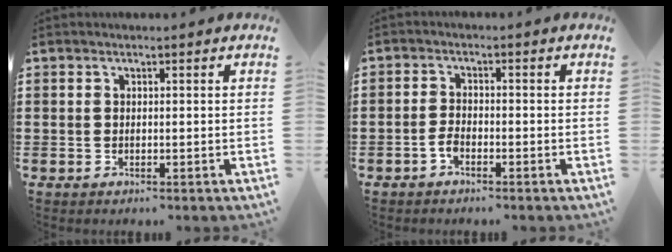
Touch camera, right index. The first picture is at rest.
{"total": 2.1, "force": [-1.3, 0.8, 1.5], "torque": [-0.039, -0.005, -0.026]}